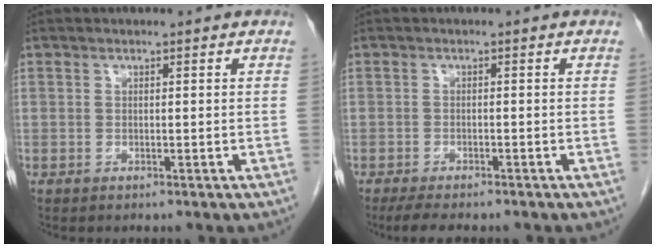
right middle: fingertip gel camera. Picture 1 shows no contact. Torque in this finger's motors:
{"motor_torque": [0.49, -0.30, 0.05, 0.03]}